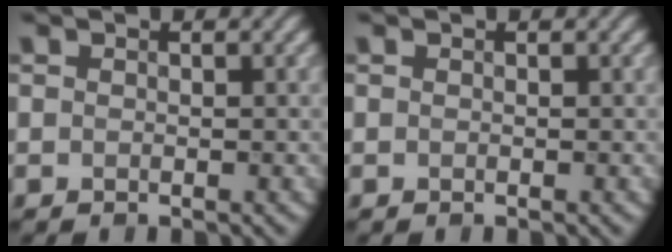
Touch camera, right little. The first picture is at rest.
{"total": 0.0}